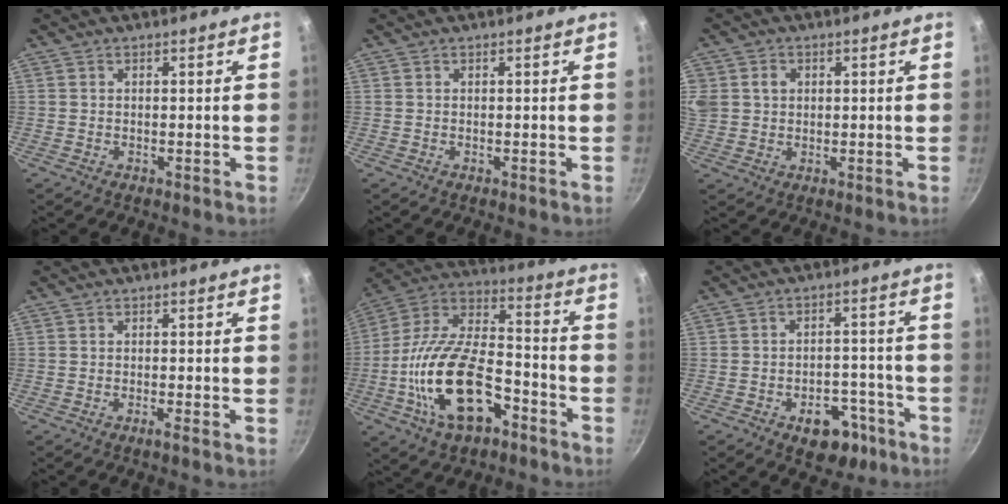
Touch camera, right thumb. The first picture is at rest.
{"total": 0.0}
{"total": 7.1, "force": [1.7, 6.1, 3.2], "torque": [-0.075, 0.008, 0.040]}
{"total": 0.7, "force": [-0.4, -0.1, 0.5], "torque": [-0.011, -0.002, -0.008]}
{"total": 21.6, "force": [-8.3, 10.8, 16.8], "torque": [-0.317, 0.057, -0.143]}
{"total": 9.0, "force": [-5.1, 5.4, 5.0], "torque": [-0.040, 0.043, -0.065]}